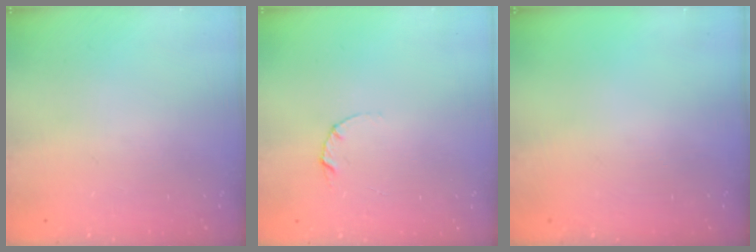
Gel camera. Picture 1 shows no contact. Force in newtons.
{"total": 2.1, "press": 2.1, "slide": 0.1}
{"total": 0.0}